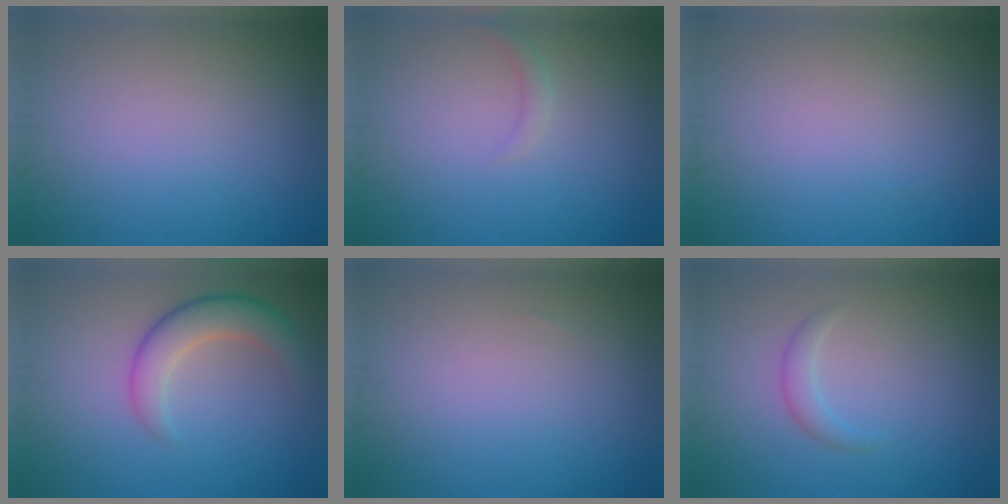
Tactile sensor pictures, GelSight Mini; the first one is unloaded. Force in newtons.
{"total": 0.9, "press": 0.9, "slide": 0.1}
{"total": 0.0}
{"total": 4.1, "press": 4.1, "slide": 0.2}
{"total": 0.0}
{"total": 1.4, "press": 1.4, "slide": 0.1}